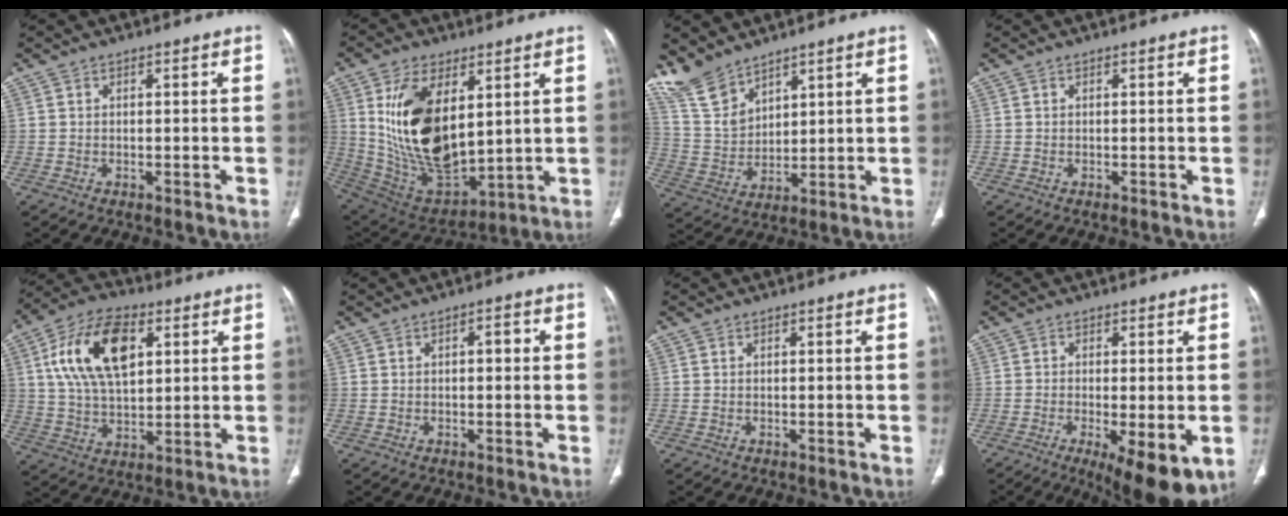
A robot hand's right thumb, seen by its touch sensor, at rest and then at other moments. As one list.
[{"total": 20.8, "force": [5.2, 11.0, 16.8], "torque": [-0.296, -0.030, 0.118]}, {"total": 9.5, "force": [8.1, 4.1, 2.9], "torque": [-0.055, -0.037, 0.184]}, {"total": 0.0}, {"total": 16.6, "force": [5.2, 9.0, 12.9], "torque": [-0.225, 0.001, 0.095]}, {"total": 2.6, "force": [0.3, 1.2, 2.3], "torque": [-0.030, 0.008, 0.001]}, {"total": 0.0}, {"total": 12.1, "force": [-4.6, 3.9, 10.5], "torque": [-0.147, -0.014, -0.061]}]